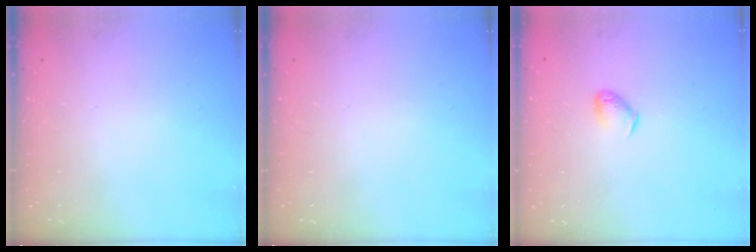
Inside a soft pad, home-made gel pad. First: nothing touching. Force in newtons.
{"total": 0.0}
{"total": 3.6, "press": 3.6, "slide": 0.6}